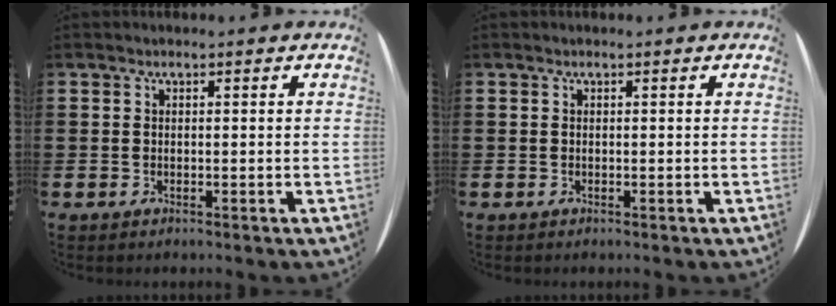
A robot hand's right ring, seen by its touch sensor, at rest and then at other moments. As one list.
[{"total": 0.0}]